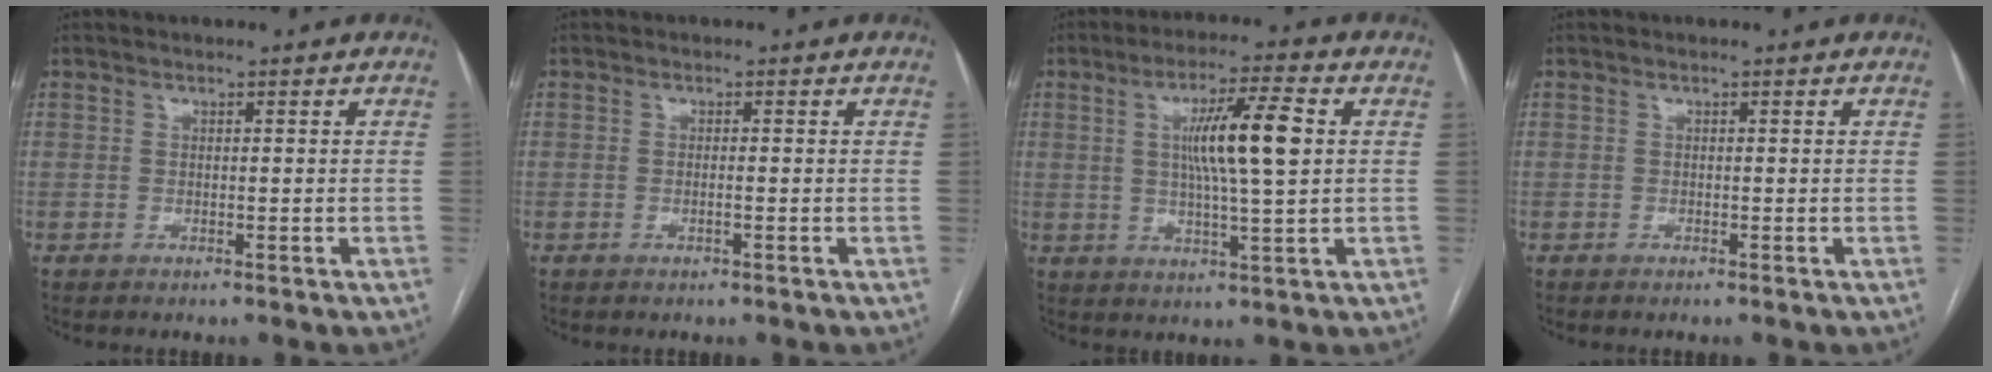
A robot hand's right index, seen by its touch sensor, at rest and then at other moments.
{"total": 0.9, "force": [-0.3, 0.0, 0.8], "torque": [-0.016, 0.000, -0.003]}
{"total": 10.2, "force": [1.8, 0.5, 10.0], "torque": [-0.177, 0.004, 0.030]}
{"total": 0.0}